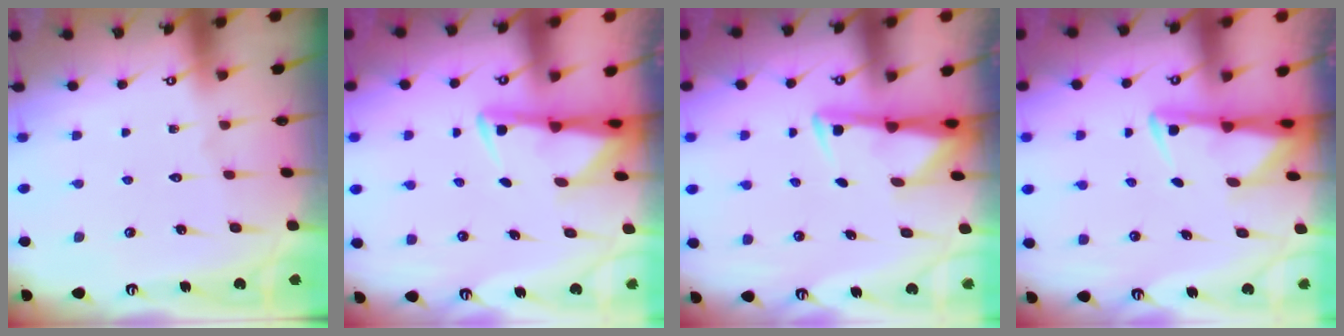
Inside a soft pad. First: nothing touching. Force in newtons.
{"total": 3.0, "press": 2.9, "slide": 0.7}
{"total": 3.0, "press": 2.9, "slide": 0.5}
{"total": 3.0, "press": 2.9, "slide": 0.7}